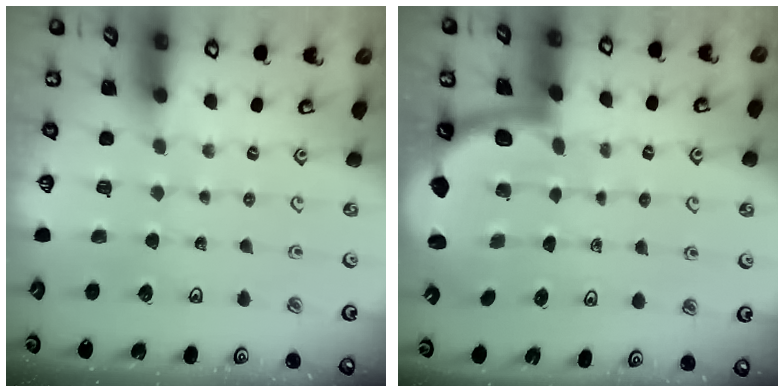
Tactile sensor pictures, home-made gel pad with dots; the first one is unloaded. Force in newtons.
{"total": 1.8, "press": 1.8, "slide": 0.1}